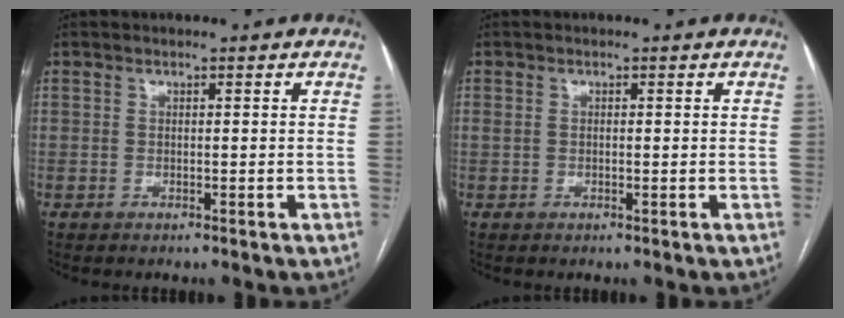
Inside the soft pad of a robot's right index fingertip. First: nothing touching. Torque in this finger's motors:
{"motor_torque": [-0.01, 0.02, 0.00, 0.01]}